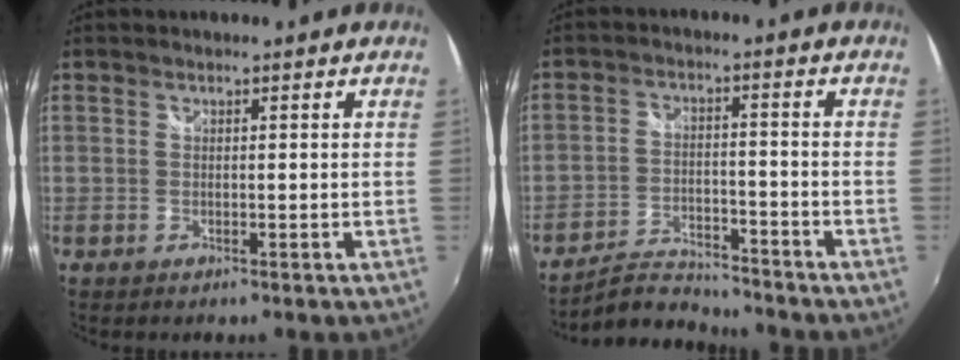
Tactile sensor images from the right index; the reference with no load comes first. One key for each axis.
{"total": 7.7, "fx": -7.5, "fy": 1.5, "fz": 1.1, "tx": -0.043, "ty": 0.007, "tz": -0.130}